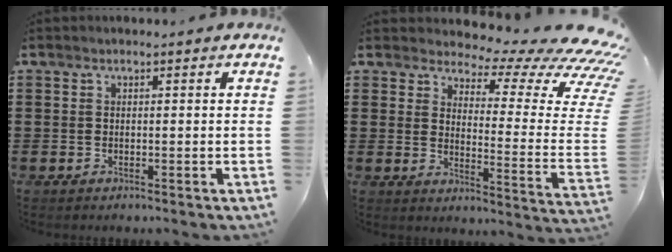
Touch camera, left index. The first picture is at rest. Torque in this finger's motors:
{"motor_torque": [2.14, 0.00, 0.38, -0.04]}